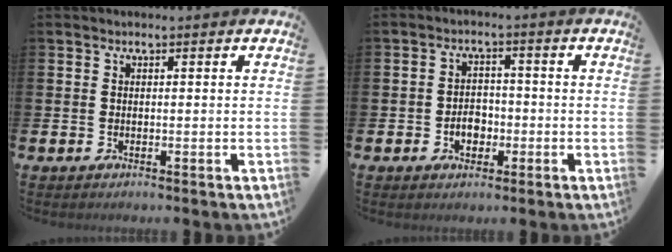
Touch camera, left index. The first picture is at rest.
{"total": 3.3, "force": [-1.1, 2.4, 1.9], "torque": [-0.026, -0.002, -0.025]}